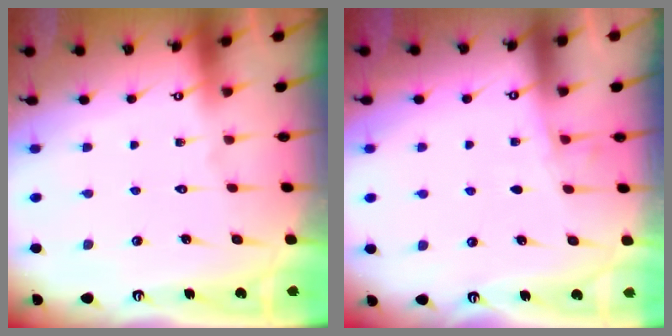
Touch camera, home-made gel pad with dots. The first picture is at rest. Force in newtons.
{"total": 2.6, "press": 2.5, "slide": 0.4}